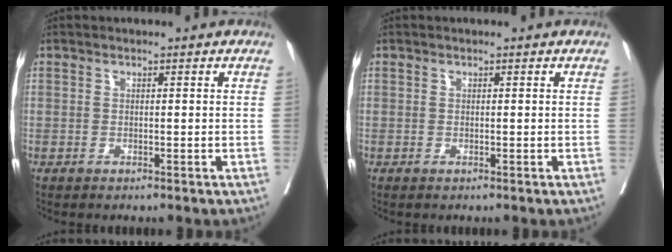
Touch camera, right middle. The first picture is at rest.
{"total": 0.0}